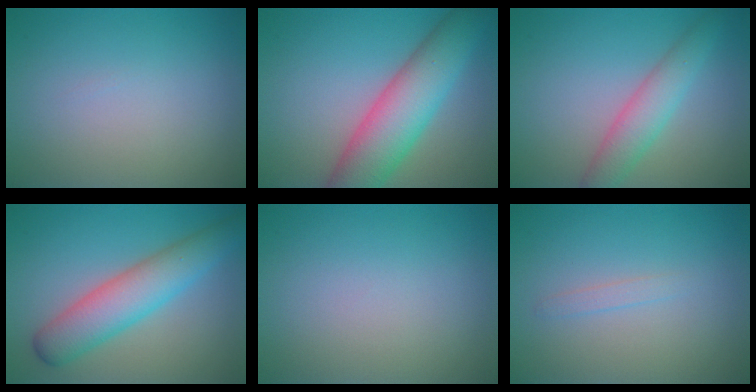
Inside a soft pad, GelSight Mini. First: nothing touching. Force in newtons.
{"total": 8.1, "press": 8.1, "slide": 0.2}
{"total": 3.5, "press": 3.5, "slide": 0.1}
{"total": 5.8, "press": 5.8, "slide": 0.1}
{"total": 0.0}
{"total": 0.8, "press": 0.8, "slide": 0.0}